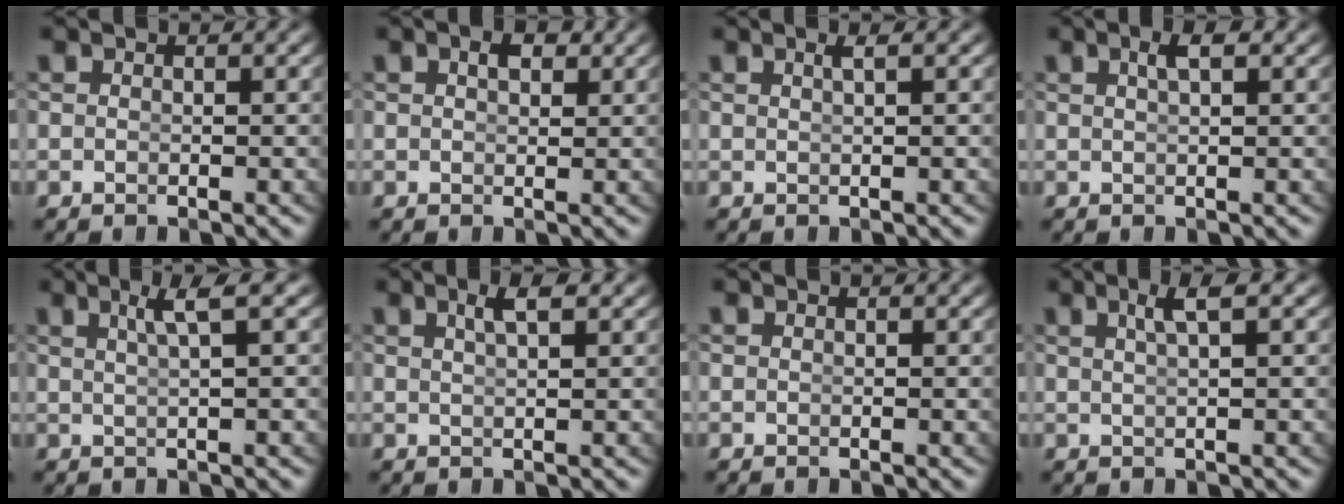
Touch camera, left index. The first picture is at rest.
{"total": 1.6, "force": [0.9, 0.8, 1.0], "torque": [-0.010, 0.004, 0.014]}
{"total": 0.7, "force": [0.2, -0.4, 0.5], "torque": [-0.004, 0.004, 0.003]}
{"total": 1.4, "force": [0.7, 0.0, 1.3], "torque": [-0.018, 0.006, 0.013]}
{"total": 2.4, "force": [1.3, -0.7, 1.9], "torque": [-0.028, 0.011, 0.021]}
{"total": 1.8, "force": [1.1, -0.4, 1.4], "torque": [-0.021, 0.005, 0.021]}
{"total": 0.0}
{"total": 2.1, "force": [1.1, -0.4, 1.8], "torque": [-0.025, 0.011, 0.018]}